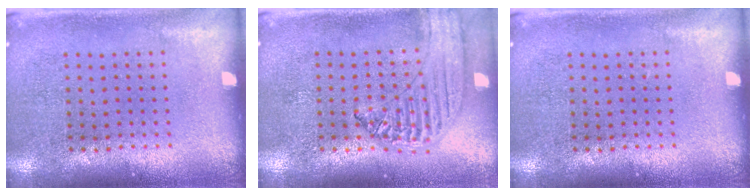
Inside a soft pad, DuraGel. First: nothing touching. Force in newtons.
{"total": 1.2, "press": 1.2, "slide": 0.2}
{"total": 0.0}